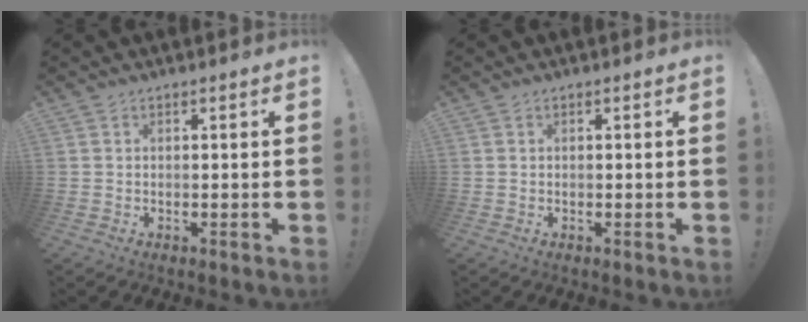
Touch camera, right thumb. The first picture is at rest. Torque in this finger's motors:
{"motor_torque": [-0.05, 0.11, 0.01, -0.04, 0.03]}